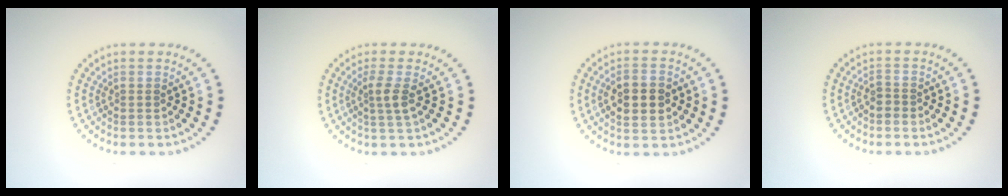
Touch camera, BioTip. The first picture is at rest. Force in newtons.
{"total": 1.8, "press": 1.3, "slide": 1.3}
{"total": 3.9, "press": 3.9, "slide": 0.2}
{"total": 0.8, "press": 0.6, "slide": 0.5}